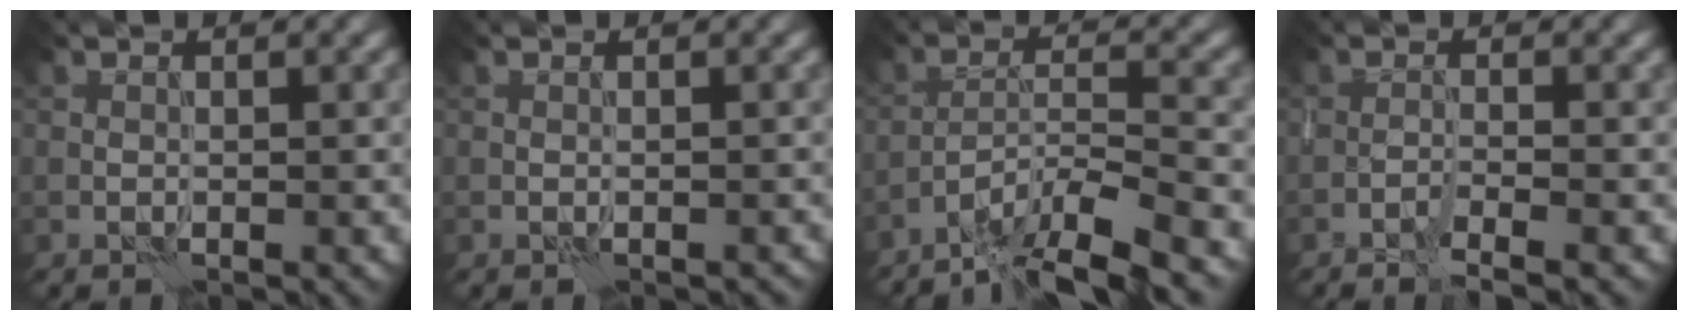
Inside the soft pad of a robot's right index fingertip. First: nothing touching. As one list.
[{"total": 0.0}, {"total": 8.4, "force": [-6.8, 1.1, 4.7], "torque": [-0.069, 0.007, -0.116]}, {"total": 2.0, "force": [-1.5, 0.1, 1.4], "torque": [-0.023, 0.003, -0.031]}]